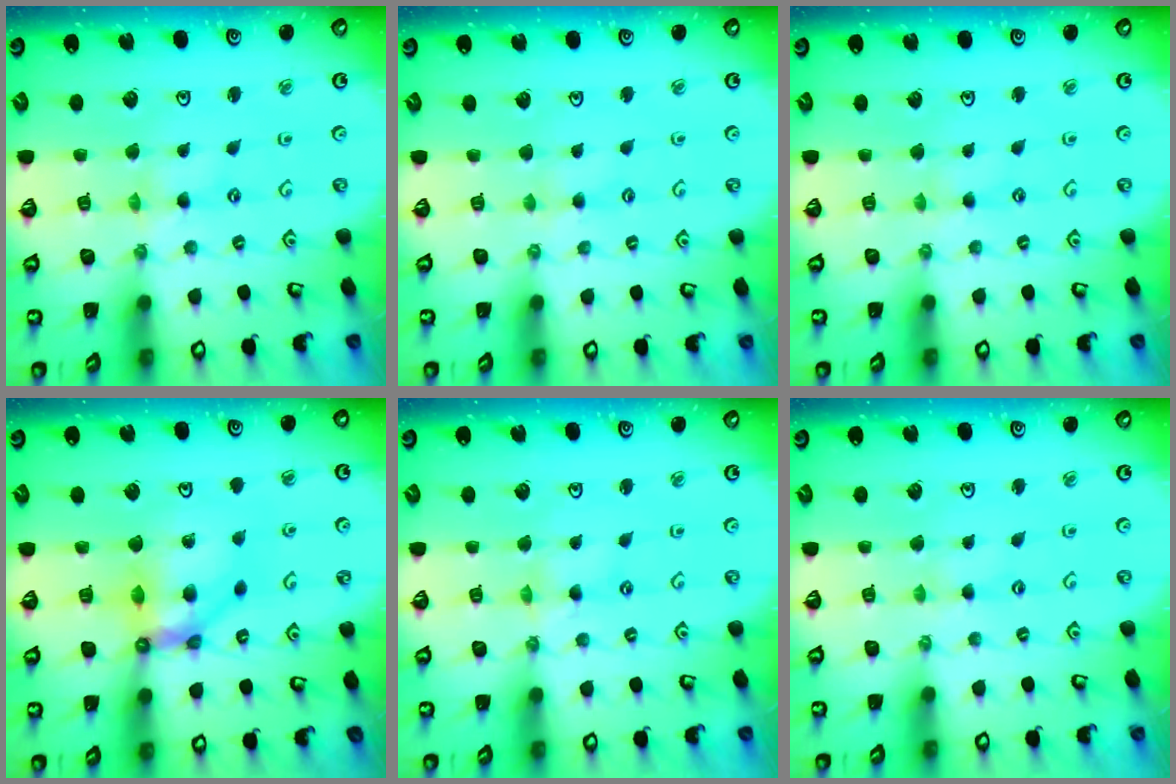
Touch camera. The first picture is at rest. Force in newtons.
{"total": 2.0, "press": 2.0, "slide": 0.3}
{"total": 0.7, "press": 0.6, "slide": 0.2}
{"total": 9.4, "press": 9.4, "slide": 1.1}
{"total": 0.7, "press": 0.6, "slide": 0.2}
{"total": 1.0, "press": 1.0, "slide": 0.2}